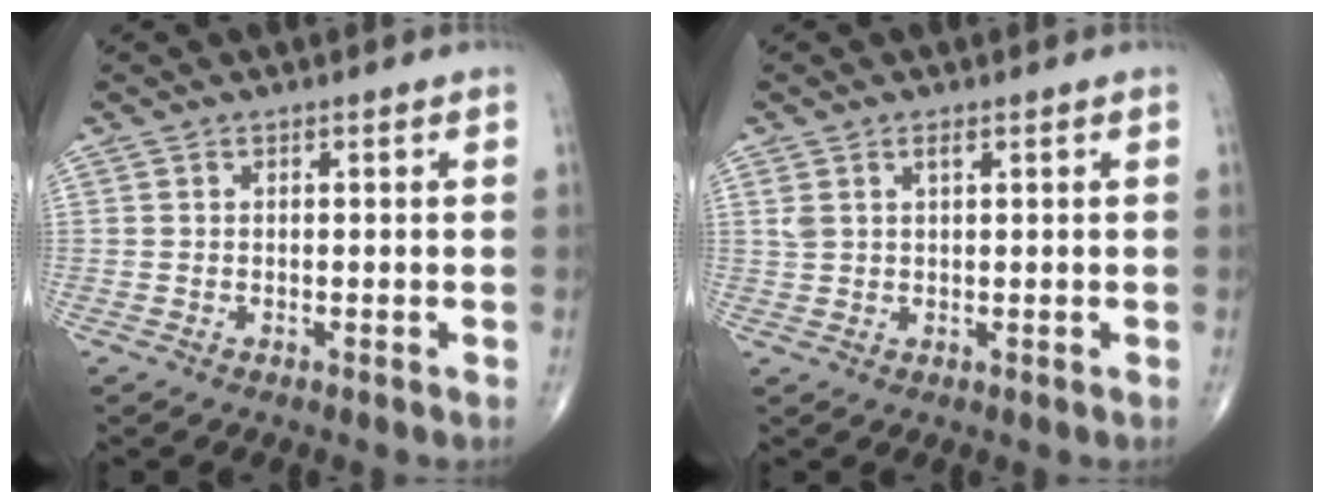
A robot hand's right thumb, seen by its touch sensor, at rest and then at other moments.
{"total": 2.5, "force": [1.2, 1.1, 1.8], "torque": [-0.043, 0.005, 0.032]}